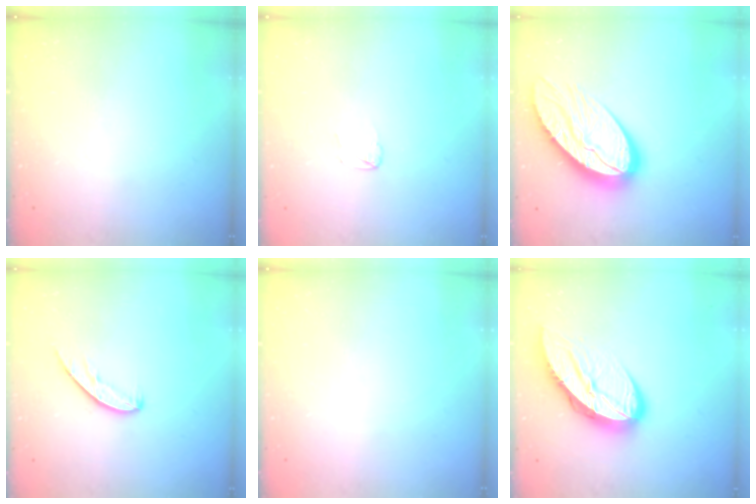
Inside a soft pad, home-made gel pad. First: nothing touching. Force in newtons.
{"total": 2.9, "press": 2.9, "slide": 0.2}
{"total": 18.9, "press": 18.9, "slide": 1.5}
{"total": 6.0, "press": 6.0, "slide": 0.4}
{"total": 0.0}
{"total": 12.9, "press": 12.9, "slide": 0.9}